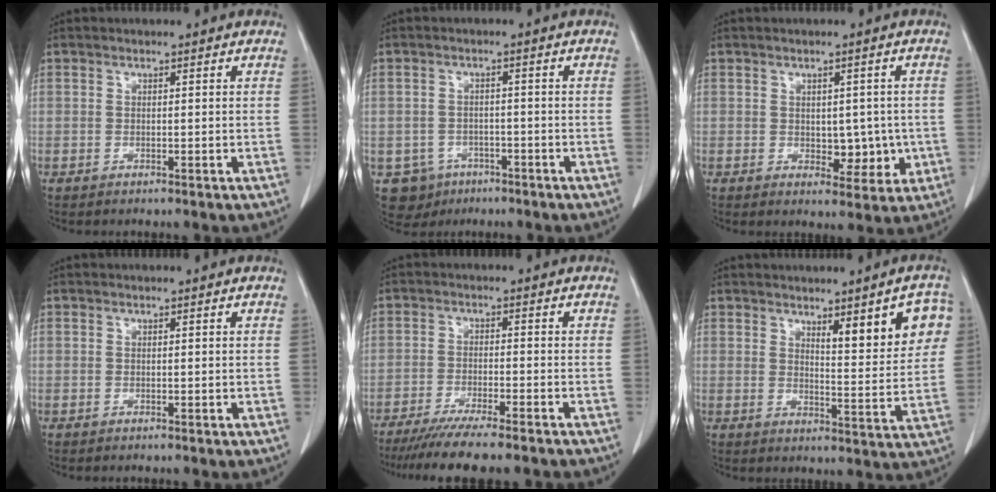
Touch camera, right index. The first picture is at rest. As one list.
[{"total": 5.5, "force": [-2.9, 4.7, 0.6], "torque": [-0.011, 0.007, -0.035]}, {"total": 5.2, "force": [-0.3, 3.2, 4.1], "torque": [-0.040, 0.004, 0.007]}, {"total": 0.0}, {"total": 12.8, "force": [-10.9, 0.5, 6.7], "torque": [-0.085, -0.029, -0.164]}, {"total": 9.4, "force": [4.4, 1.9, 8.1], "torque": [-0.097, -0.002, 0.061]}]